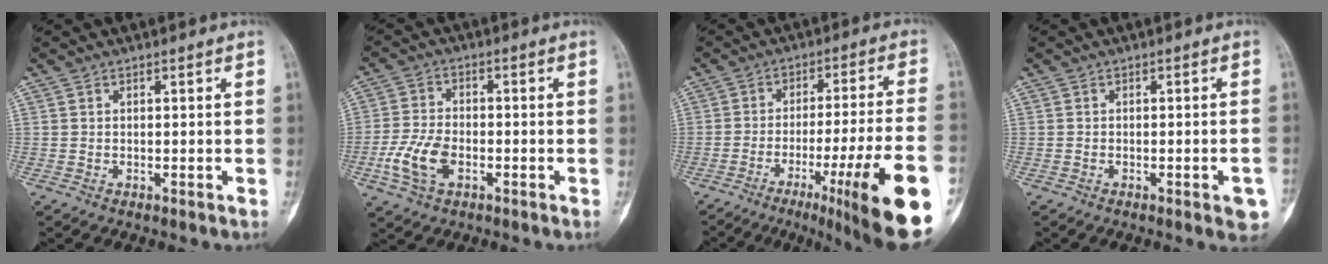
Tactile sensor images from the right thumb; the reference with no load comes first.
{"total": 7.8, "force": [-2.6, 4.5, 5.8], "torque": [-0.127, 0.009, -0.052]}
{"total": 20.5, "force": [-9.2, 1.4, 18.3], "torque": [-0.221, 0.024, -0.133]}
{"total": 4.2, "force": [-1.8, 1.1, 3.6], "torque": [-0.029, 0.009, -0.019]}